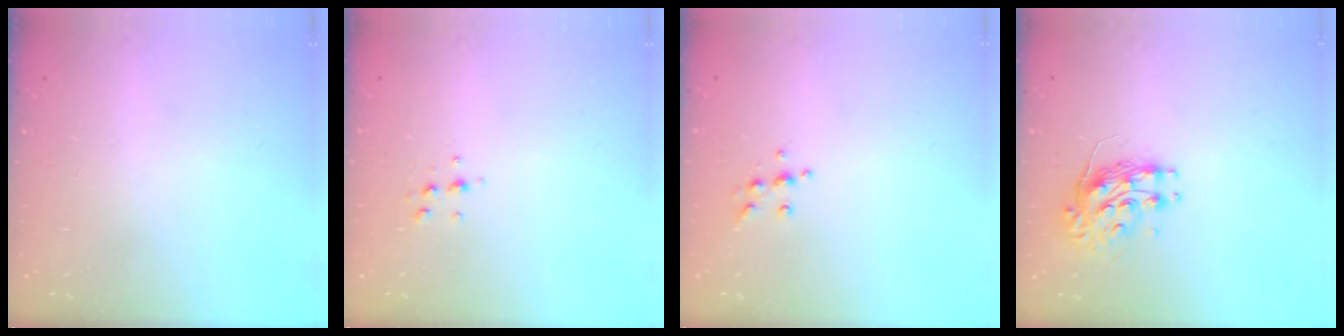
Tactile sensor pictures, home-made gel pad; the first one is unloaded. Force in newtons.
{"total": 4.7, "press": 4.4, "slide": 1.6}
{"total": 5.7, "press": 5.7, "slide": 0.9}
{"total": 8.2, "press": 8.2, "slide": 0.3}